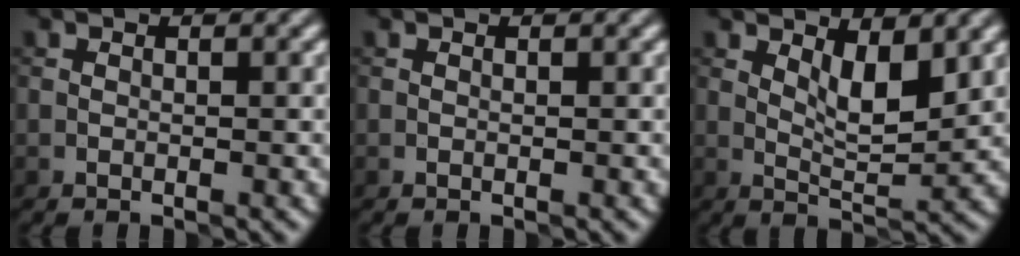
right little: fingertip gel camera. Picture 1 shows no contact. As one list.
[{"total": 0.0}, {"total": 4.0, "force": [1.6, 1.4, 3.4], "torque": [-0.061, -0.001, 0.033]}]